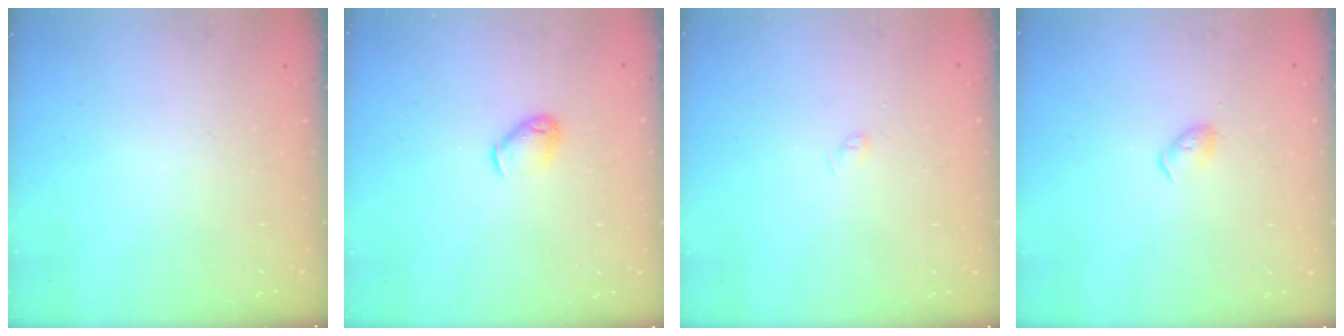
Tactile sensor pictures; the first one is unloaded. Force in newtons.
{"total": 5.1, "press": 5.0, "slide": 1.1}
{"total": 2.4, "press": 2.3, "slide": 0.3}
{"total": 3.1, "press": 3.1, "slide": 0.5}